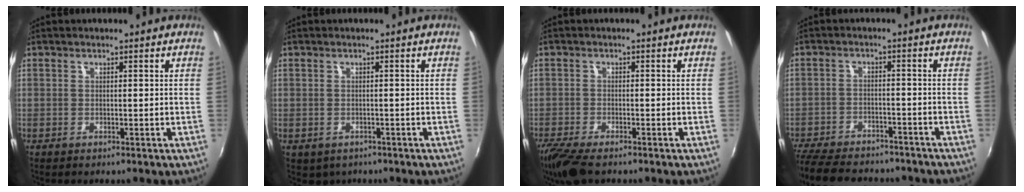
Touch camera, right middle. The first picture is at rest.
{"total": 2.0, "force": [-0.9, 1.7, 0.6], "torque": [-0.017, -0.005, -0.008]}
{"total": 7.2, "force": [-5.6, 1.8, 4.2], "torque": [-0.109, -0.034, -0.107]}
{"total": 18.5, "force": [-15.3, 6.5, 8.0], "torque": [-0.182, -0.024, -0.224]}